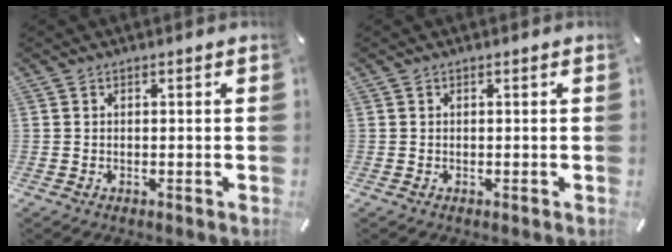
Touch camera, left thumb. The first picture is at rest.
{"total": 0.0}